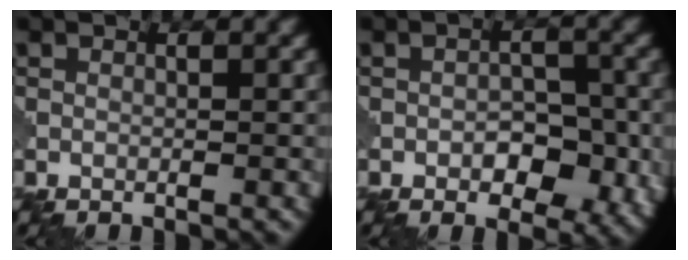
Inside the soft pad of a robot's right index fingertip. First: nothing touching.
{"total": 5.0, "force": [-1.5, 2.8, 3.8], "torque": [-0.046, 0.000, -0.023]}